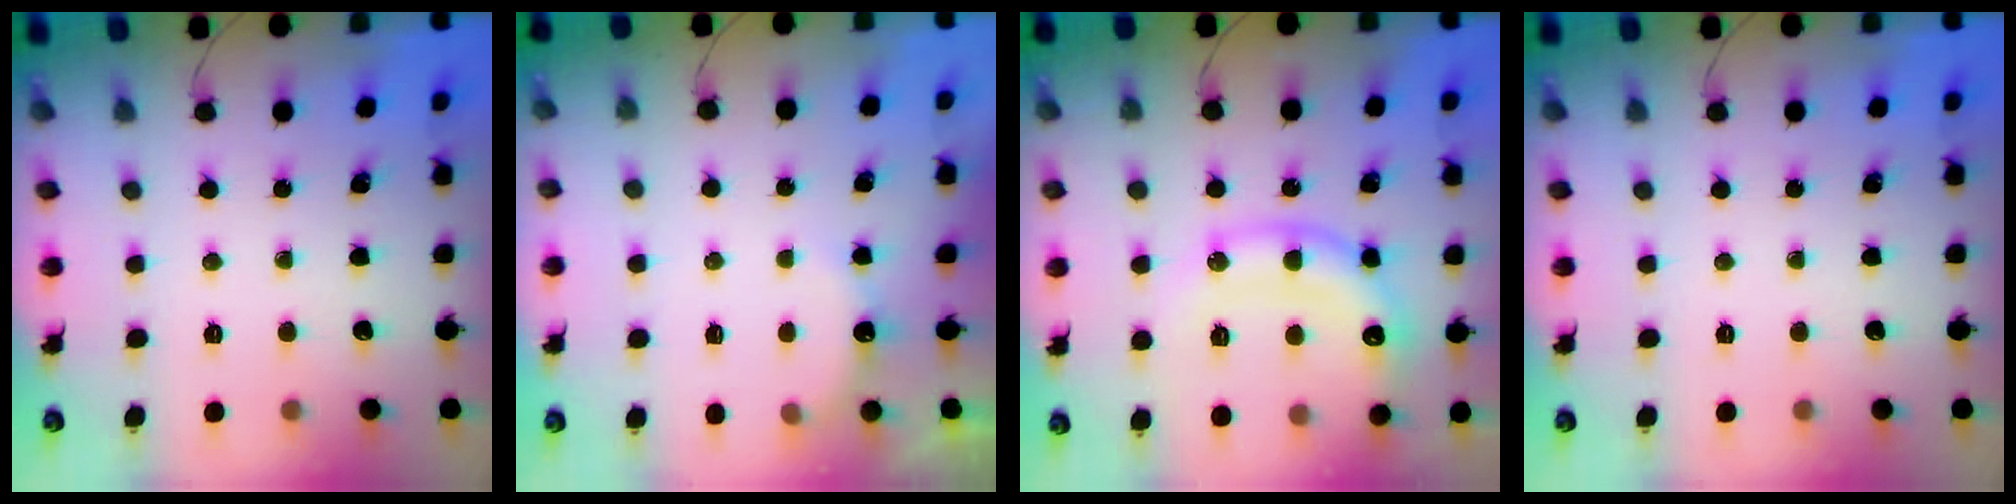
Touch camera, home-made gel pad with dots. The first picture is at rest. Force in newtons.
{"total": 4.6, "press": 4.5, "slide": 1.0}
{"total": 16.5, "press": 16.4, "slide": 2.1}
{"total": 0.0}